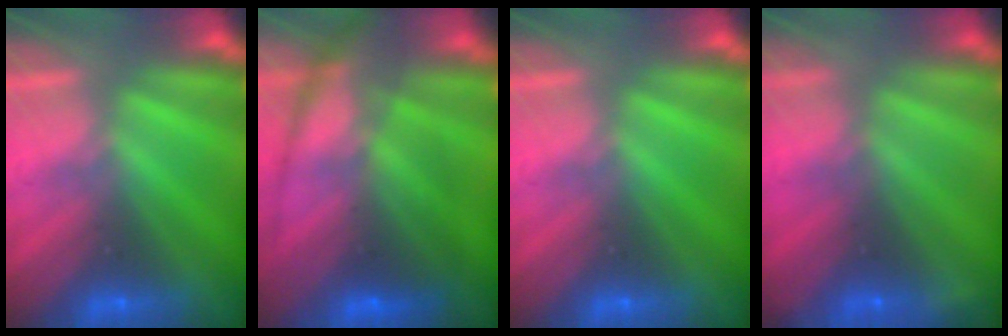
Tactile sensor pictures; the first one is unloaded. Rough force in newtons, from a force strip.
{"total": 7.2}
{"total": 0.0}
{"total": 8.2}